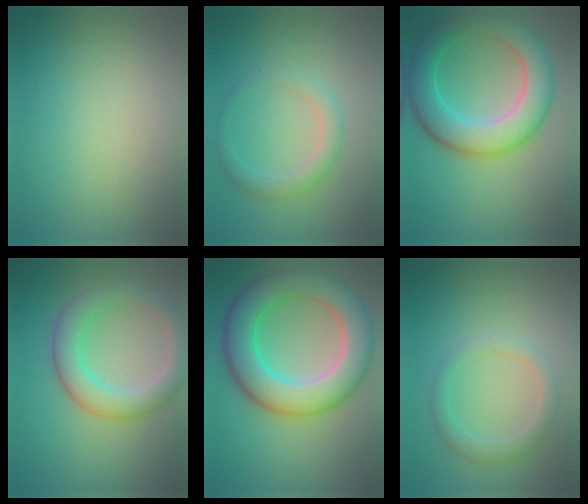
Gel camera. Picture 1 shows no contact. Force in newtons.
{"total": 2.4, "press": 2.4, "slide": 0.1}
{"total": 8.0, "press": 8.0, "slide": 0.4}
{"total": 5.0, "press": 5.0, "slide": 0.5}
{"total": 10.4, "press": 10.4, "slide": 0.4}
{"total": 2.2, "press": 2.2, "slide": 0.0}